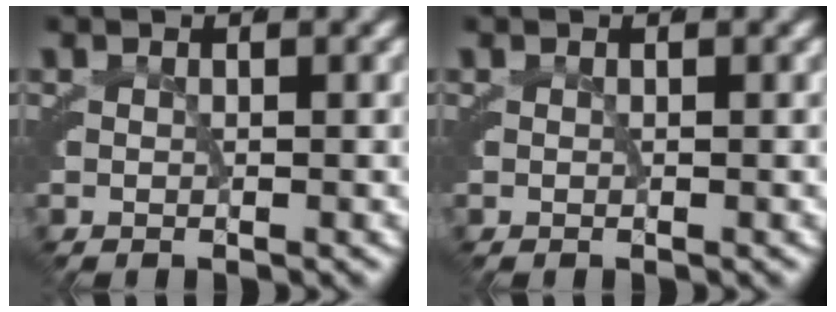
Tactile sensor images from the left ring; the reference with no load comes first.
{"total": 0.0}